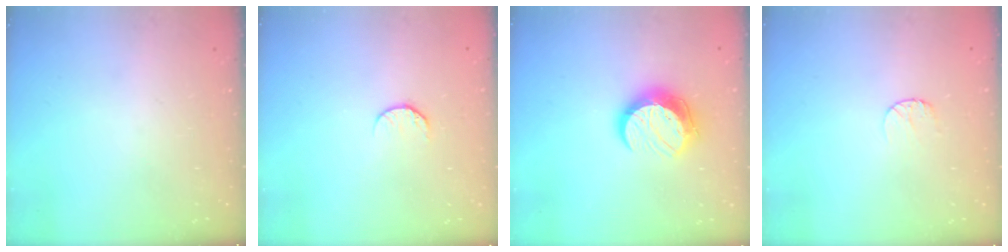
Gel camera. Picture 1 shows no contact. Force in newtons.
{"total": 6.3, "press": 6.2, "slide": 0.6}
{"total": 13.9, "press": 13.8, "slide": 0.7}
{"total": 3.7, "press": 3.7, "slide": 0.3}